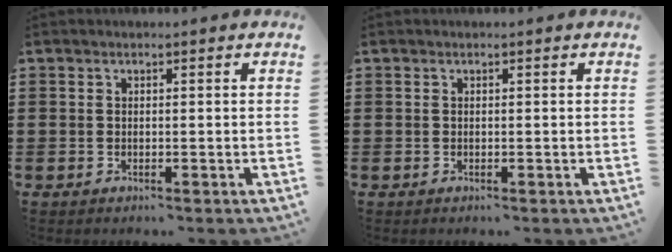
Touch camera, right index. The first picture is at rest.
{"total": 0.0}